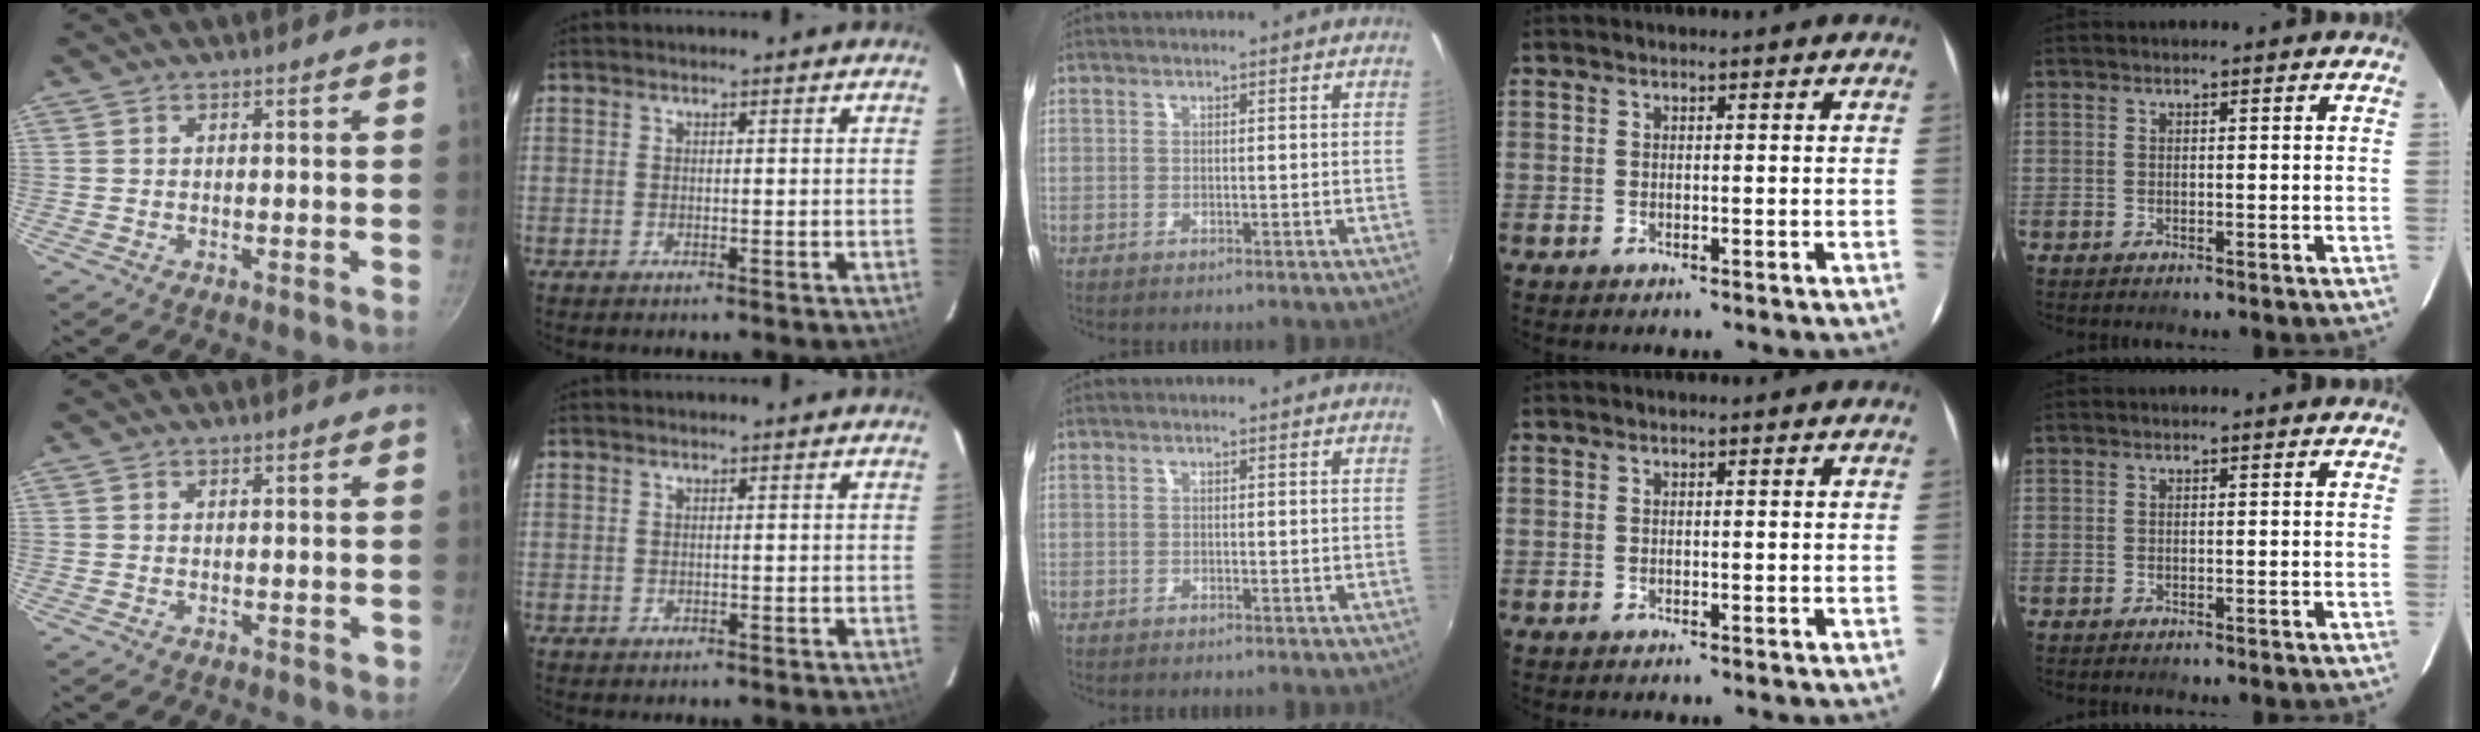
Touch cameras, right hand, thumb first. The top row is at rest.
{"thumb": {"total": 0.9, "force": [-0.2, 0.7, 0.6], "torque": [-0.002, 0.003, -0.002]}}